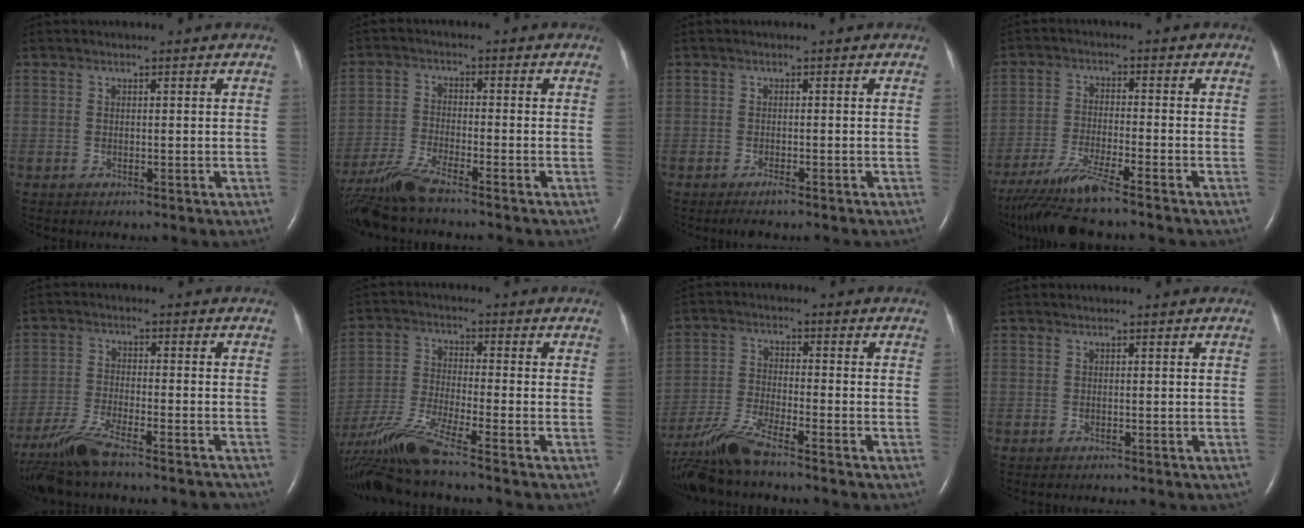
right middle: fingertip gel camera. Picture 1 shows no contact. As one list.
[{"total": 8.3, "force": [-7.3, -0.3, 4.1], "torque": [-0.086, -0.022, -0.137]}, {"total": 1.5, "force": [-1.2, 0.0, 1.0], "torque": [-0.025, -0.005, -0.020]}, {"total": 9.5, "force": [-8.1, -1.2, 4.9], "torque": [-0.090, -0.030, -0.144]}, {"total": 11.7, "force": [-10.2, 1.2, 5.6], "torque": [-0.107, -0.010, -0.173]}, {"total": 13.1, "force": [-10.7, -1.0, 7.5], "torque": [-0.163, -0.019, -0.204]}, {"total": 9.5, "force": [-8.3, -0.1, 4.8], "torque": [-0.105, -0.020, -0.159]}, {"total": 0.9, "force": [-0.8, 0.2, 0.4], "torque": [-0.008, -0.002, -0.008]}]